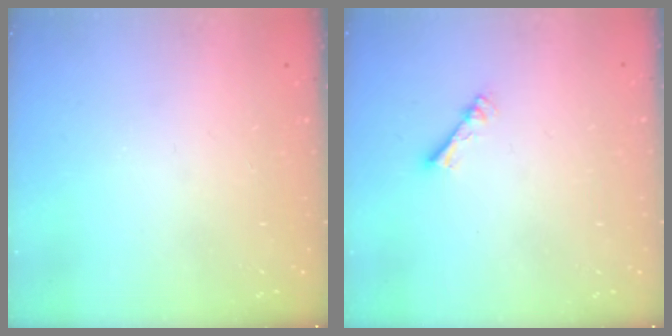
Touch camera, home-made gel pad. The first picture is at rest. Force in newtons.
{"total": 2.3, "press": 2.2, "slide": 0.4}